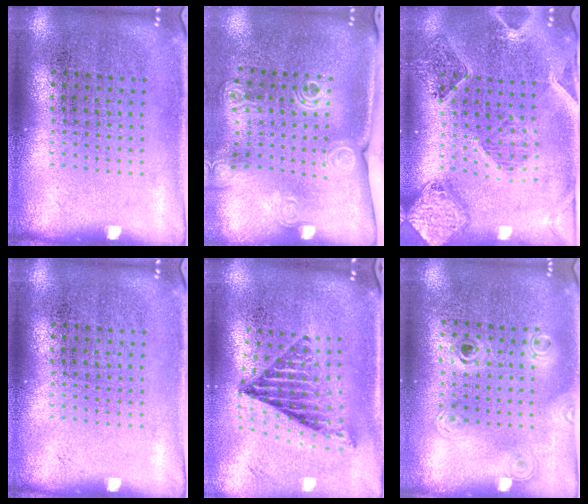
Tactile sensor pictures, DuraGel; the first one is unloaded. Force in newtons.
{"total": 2.1, "press": 1.6, "slide": 1.3}
{"total": 1.5, "press": 1.4, "slide": 0.3}
{"total": 0.0}
{"total": 1.3, "press": 1.1, "slide": 0.7}
{"total": 1.2, "press": 1.0, "slide": 0.7}